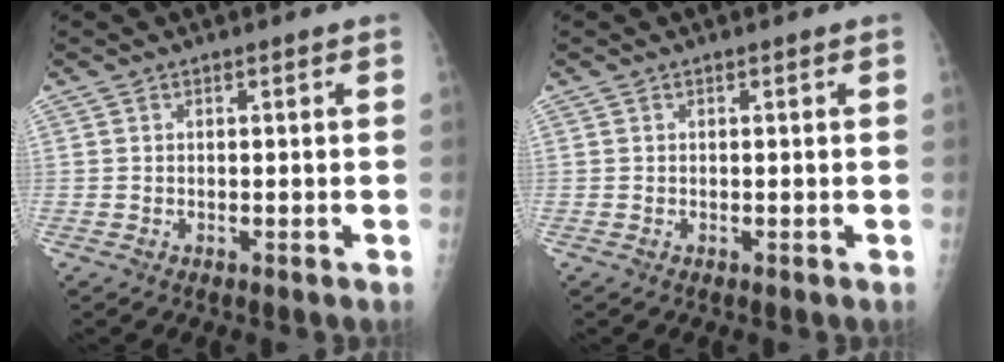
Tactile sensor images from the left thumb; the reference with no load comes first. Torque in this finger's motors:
{"motor_torque": [-0.01, 0.01, 0.00, 0.00, 0.00]}